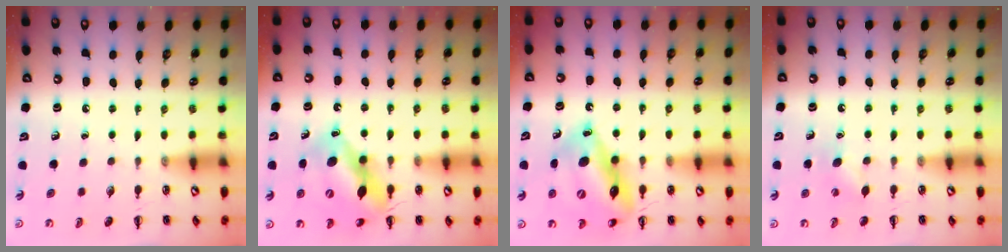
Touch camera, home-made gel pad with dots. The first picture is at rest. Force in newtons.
{"total": 12.2, "press": 11.8, "slide": 3.3}
{"total": 16.3, "press": 15.7, "slide": 4.3}
{"total": 3.9, "press": 3.8, "slide": 1.1}